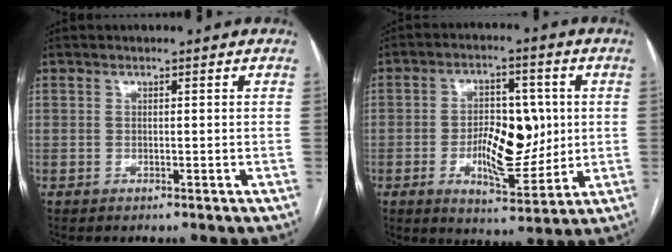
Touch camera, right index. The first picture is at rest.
{"total": 11.1, "force": [-0.5, 4.7, 10.1], "torque": [-0.169, 0.004, -0.002]}